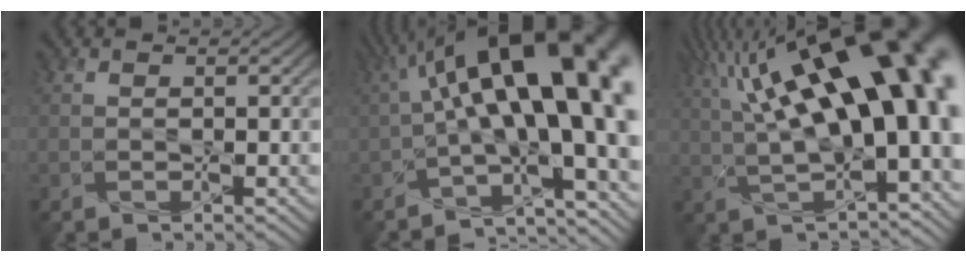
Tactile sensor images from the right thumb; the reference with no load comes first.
{"total": 18.3, "force": [1.3, 6.6, 17.0], "torque": [-0.223, 0.021, 0.027]}
{"total": 18.9, "force": [4.7, 6.6, 17.0], "torque": [-0.264, 0.042, 0.075]}